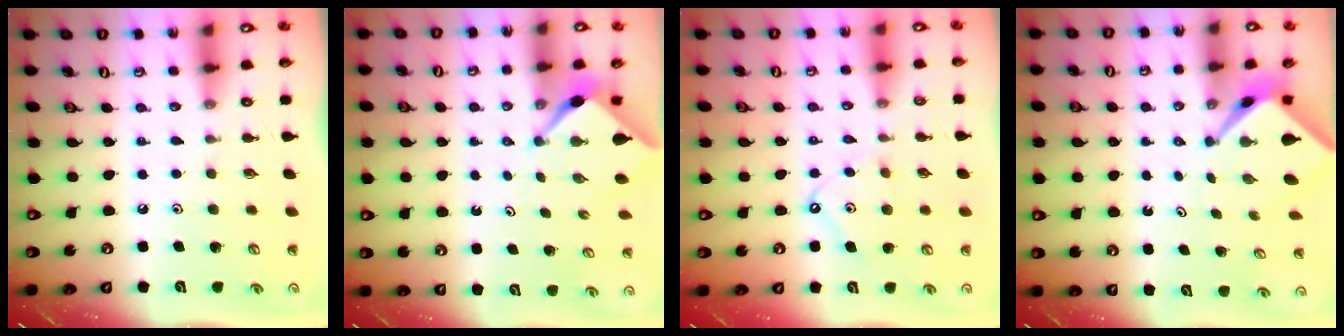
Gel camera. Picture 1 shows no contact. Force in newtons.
{"total": 2.2, "press": 2.2, "slide": 0.3}
{"total": 8.0, "press": 8.0, "slide": 0.8}
{"total": 2.5, "press": 2.5, "slide": 0.1}